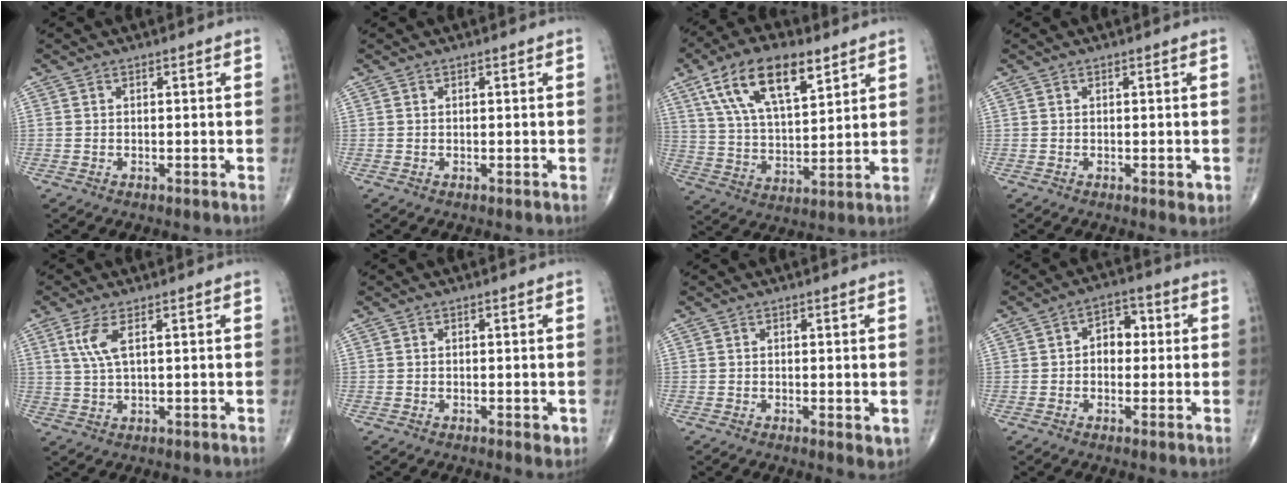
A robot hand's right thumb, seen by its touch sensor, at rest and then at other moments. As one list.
[{"total": 0.0}, {"total": 17.0, "force": [8.9, 7.4, 12.4], "torque": [-0.196, -0.025, 0.164]}, {"total": 1.3, "force": [-0.3, 0.5, 1.2], "torque": [-0.010, -0.002, -0.003]}, {"total": 4.6, "force": [1.8, 1.3, 4.0], "torque": [-0.100, -0.001, 0.043]}, {"total": 1.5, "force": [-0.3, 0.6, 1.3], "torque": [-0.012, -0.002, -0.003]}, {"total": 2.1, "force": [-0.1, 0.8, 2.0], "torque": [-0.026, -0.008, -0.002]}, {"total": 5.8, "force": [0.4, 4.1, 4.0], "torque": [-0.029, 0.014, -0.004]}]